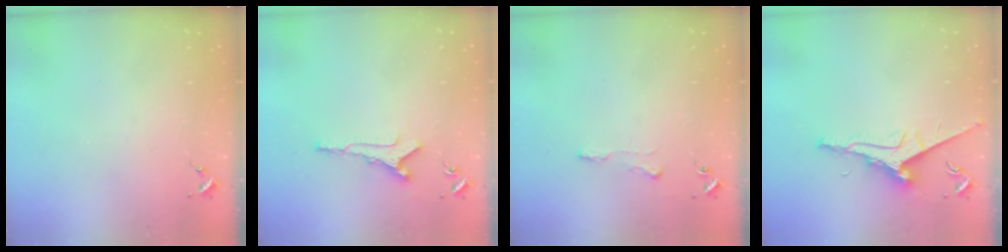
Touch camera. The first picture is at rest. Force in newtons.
{"total": 7.7, "press": 7.7, "slide": 0.6}
{"total": 3.9, "press": 3.9, "slide": 0.3}
{"total": 8.8, "press": 8.8, "slide": 0.6}